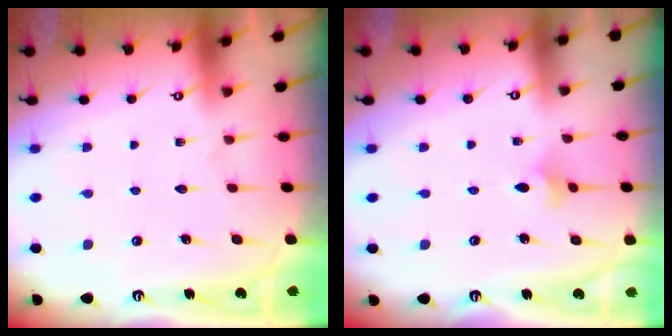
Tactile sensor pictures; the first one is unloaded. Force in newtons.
{"total": 2.7, "press": 2.6, "slide": 0.7}